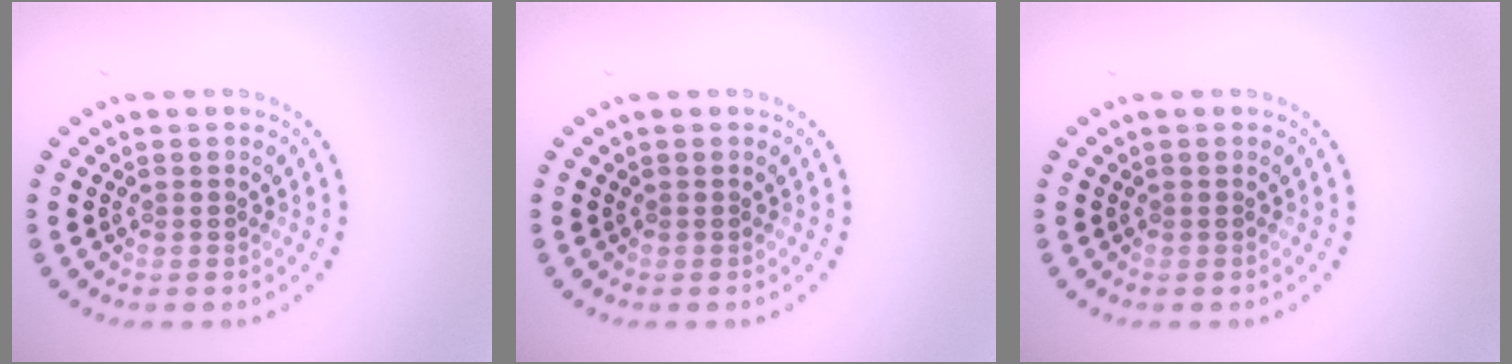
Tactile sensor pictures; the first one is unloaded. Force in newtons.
{"total": 0.0}
{"total": 0.0}